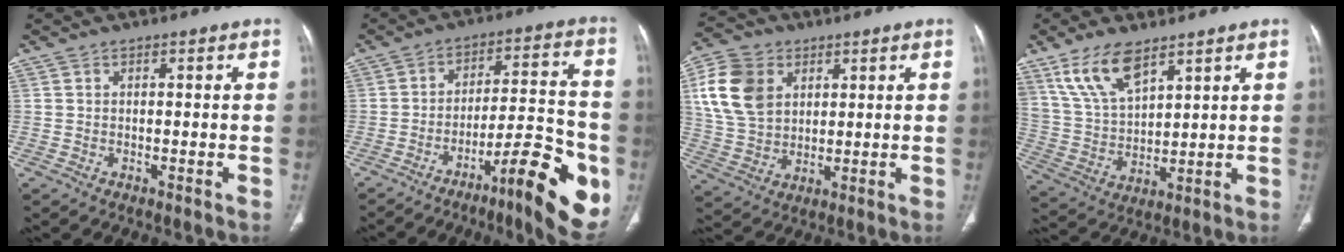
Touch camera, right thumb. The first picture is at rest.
{"total": 17.8, "force": [-7.5, 4.0, 15.6], "torque": [-0.204, 0.045, -0.104]}
{"total": 13.2, "force": [4.2, 9.8, 7.9], "torque": [-0.142, -0.002, 0.080]}
{"total": 11.6, "force": [7.6, 5.0, 7.2], "torque": [-0.133, -0.029, 0.163]}